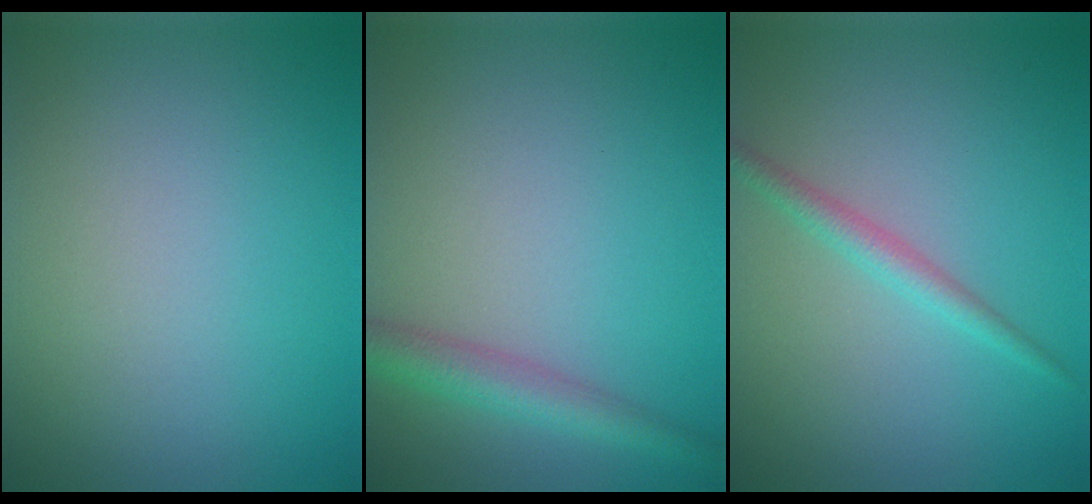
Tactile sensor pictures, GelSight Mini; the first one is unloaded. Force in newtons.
{"total": 3.2, "press": 3.2, "slide": 0.1}
{"total": 1.8, "press": 1.8, "slide": 0.1}